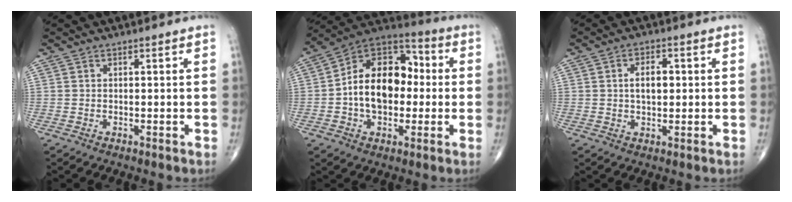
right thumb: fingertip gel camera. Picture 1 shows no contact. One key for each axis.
{"total": 17.6, "fx": -0.4, "fy": 11.7, "fz": 13.1, "tx": -0.182, "ty": 0.038, "tz": -0.015}
{"total": 5.0, "fx": 0.6, "fy": 2.8, "fz": 4.1, "tx": -0.064, "ty": 0.004, "tz": 0.010}